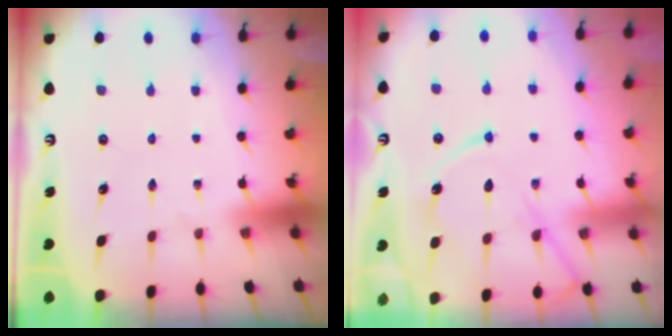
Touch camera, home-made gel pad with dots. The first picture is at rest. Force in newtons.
{"total": 11.6, "press": 11.5, "slide": 1.2}